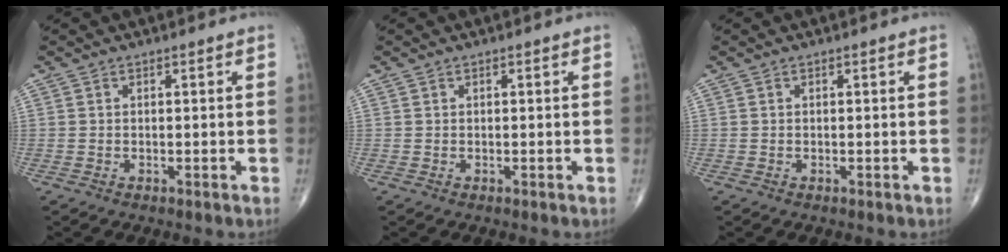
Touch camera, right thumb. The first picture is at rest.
{"total": 0.0}
{"total": 0.0}